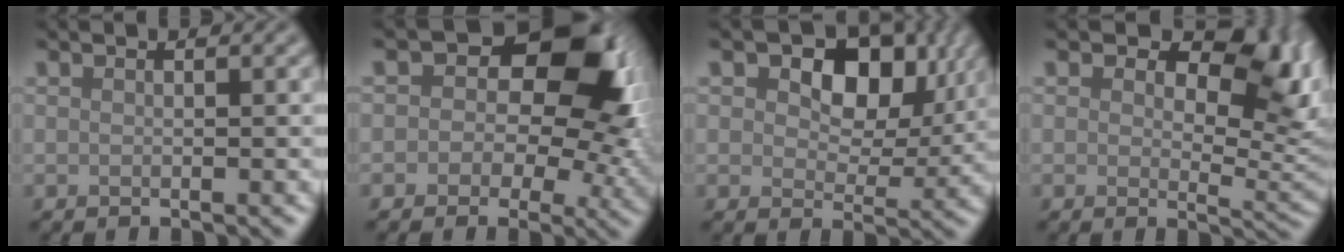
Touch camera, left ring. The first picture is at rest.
{"total": 10.2, "force": [2.5, 6.8, 7.2], "torque": [-0.068, 0.003, 0.026]}
{"total": 8.5, "force": [3.1, 5.4, 5.7], "torque": [-0.090, -0.006, 0.040]}
{"total": 8.8, "force": [3.6, 4.8, 6.4], "torque": [-0.082, -0.008, 0.050]}